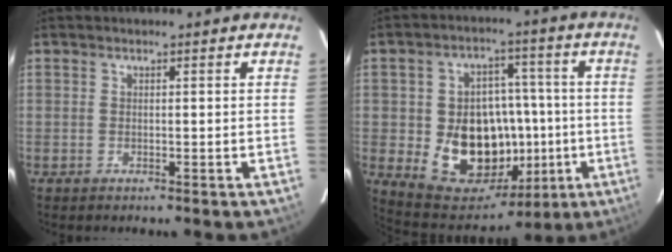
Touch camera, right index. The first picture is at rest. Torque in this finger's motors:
{"motor_torque": [1.06, -0.54, 0.84, 0.14]}